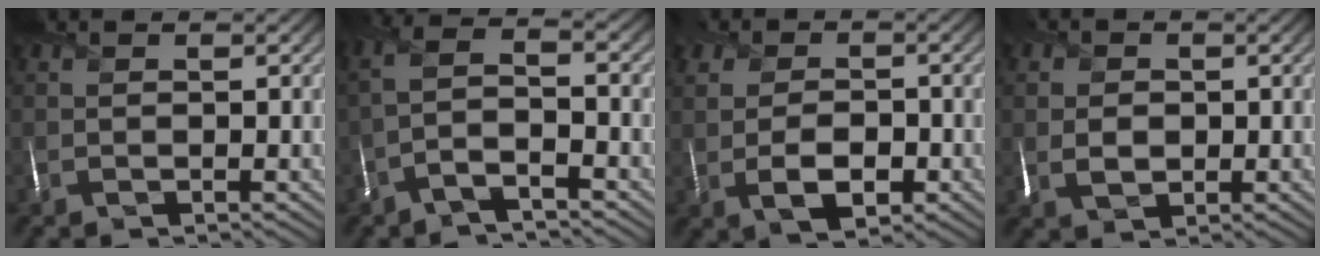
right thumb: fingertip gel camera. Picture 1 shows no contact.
{"total": 6.1, "force": [-3.1, 1.8, 4.9], "torque": [-0.101, 0.013, -0.075]}
{"total": 6.6, "force": [-1.0, 4.7, 4.6], "torque": [-0.062, 0.003, -0.028]}
{"total": 3.3, "force": [0.0, 2.7, 1.9], "torque": [-0.040, -0.002, -0.003]}